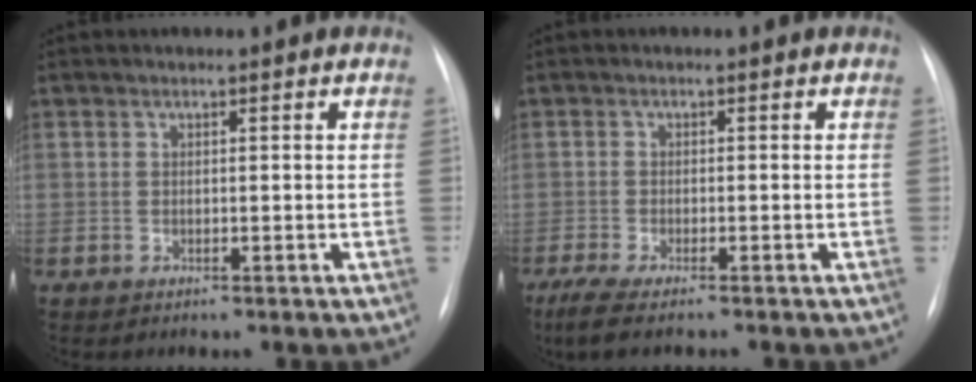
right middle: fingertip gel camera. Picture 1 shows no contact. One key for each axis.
{"total": 5.3, "fx": -4.1, "fy": 0.3, "fz": 3.3, "tx": -0.063, "ty": -0.016, "tz": -0.070}